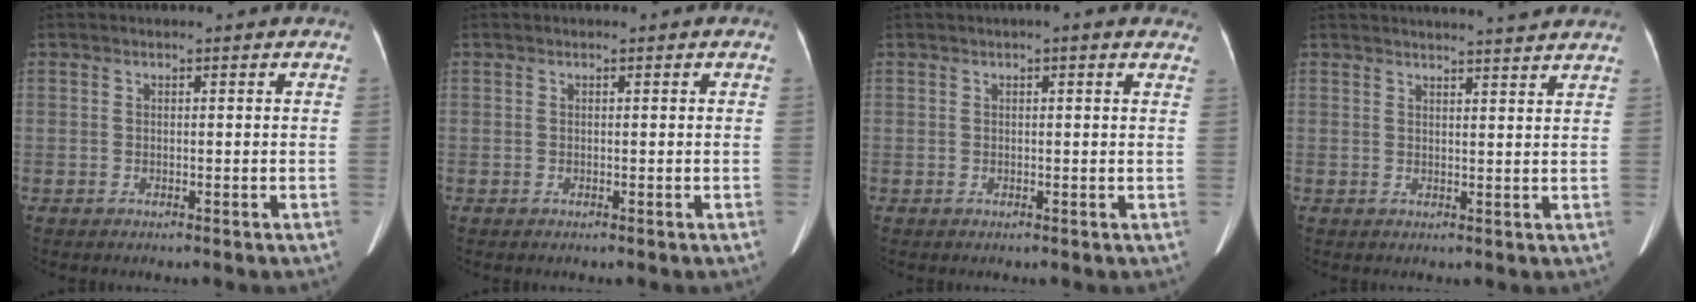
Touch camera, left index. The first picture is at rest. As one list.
[{"total": 0.0}, {"total": 3.3, "force": [2.3, 0.6, 2.3], "torque": [-0.019, 0.018, 0.021]}, {"total": 8.8, "force": [8.2, -0.2, 3.0], "torque": [-0.042, 0.011, 0.090]}]